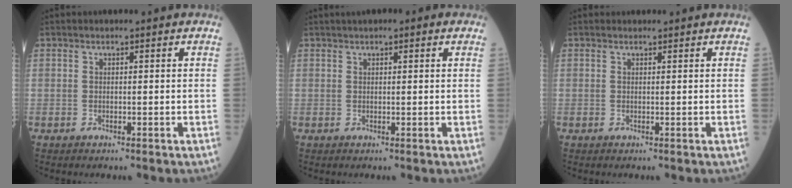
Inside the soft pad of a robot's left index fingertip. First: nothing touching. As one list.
[{"total": 3.1, "force": [2.0, 0.7, 2.3], "torque": [-0.036, 0.023, 0.026]}, {"total": 0.8, "force": [0.8, 0.1, 0.0], "torque": [-0.008, 0.007, 0.012]}]